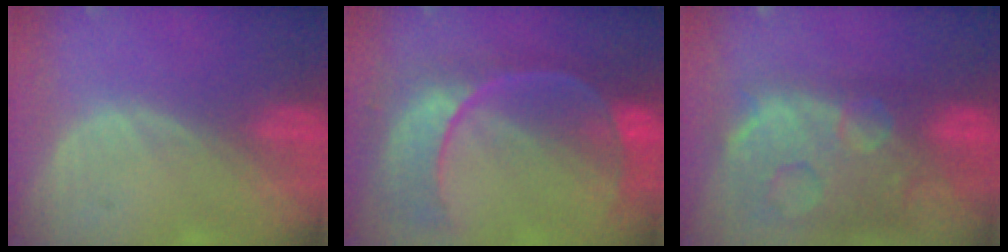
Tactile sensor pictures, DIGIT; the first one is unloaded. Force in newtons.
{"total": 10.7, "press": 9.2, "slide": 5.5}
{"total": 14.2, "press": 11.5, "slide": 8.3}